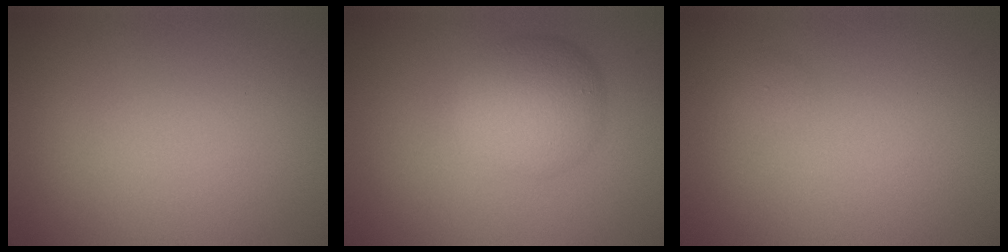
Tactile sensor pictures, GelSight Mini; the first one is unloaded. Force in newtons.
{"total": 4.9, "press": 4.9, "slide": 0.1}
{"total": 0.6, "press": 0.6, "slide": 0.0}